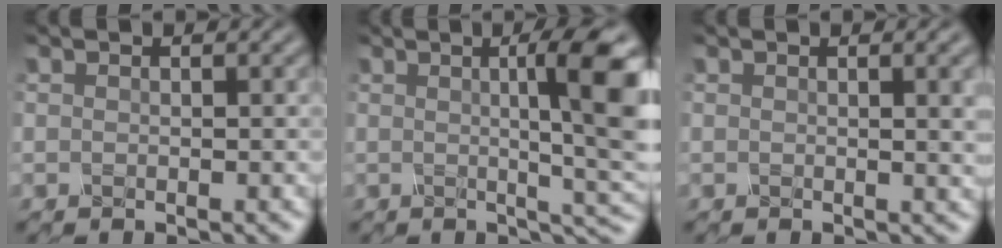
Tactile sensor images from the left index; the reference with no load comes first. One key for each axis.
{"total": 8.4, "fx": 1.0, "fy": 1.7, "fz": 8.2, "tx": -0.086, "ty": 0.011, "tz": 0.016}
{"total": 5.2, "fx": 1.4, "fy": 2.4, "fz": 4.4, "tx": -0.021, "ty": 0.031, "tz": 0.004}